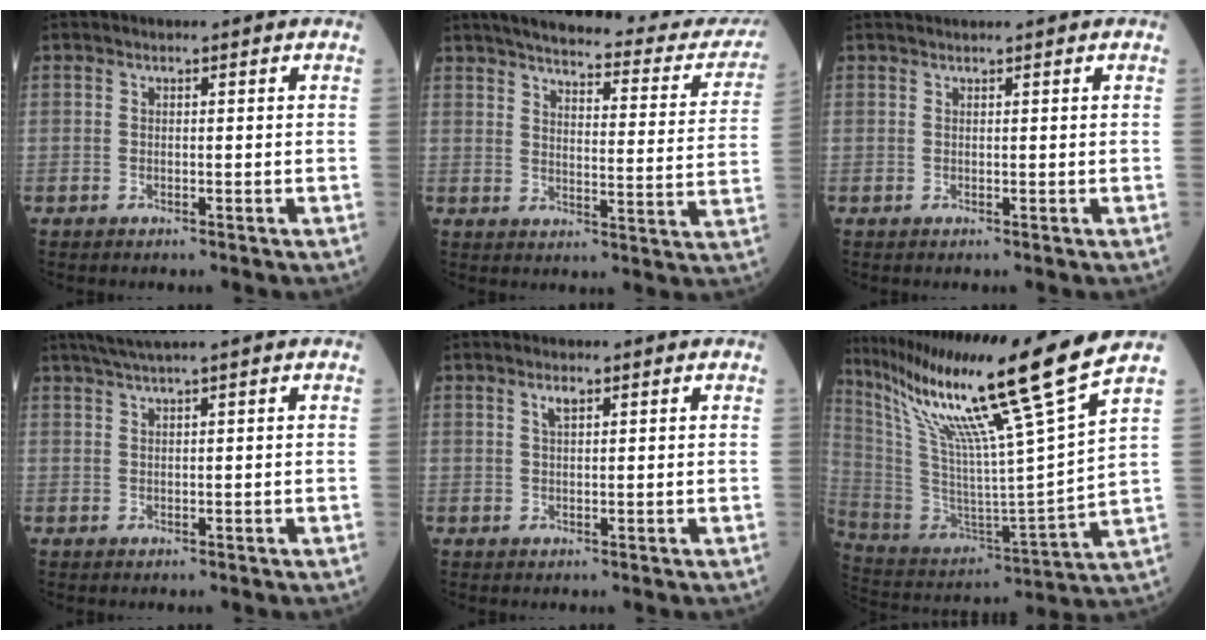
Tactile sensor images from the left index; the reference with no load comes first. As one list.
[{"total": 26.1, "force": [23.7, 4.5, 10.0], "torque": [-0.133, -0.051, 0.275]}, {"total": 0.7, "force": [0.7, -0.2, 0.0], "torque": [-0.005, 0.011, 0.018]}, {"total": 2.7, "force": [2.0, -0.8, 1.7], "torque": [-0.038, 0.008, 0.044]}, {"total": 1.6, "force": [0.9, 0.5, 1.3], "torque": [-0.028, 0.005, 0.019]}, {"total": 22.3, "force": [15.8, -3.2, 15.5], "torque": [-0.267, -0.038, 0.272]}]